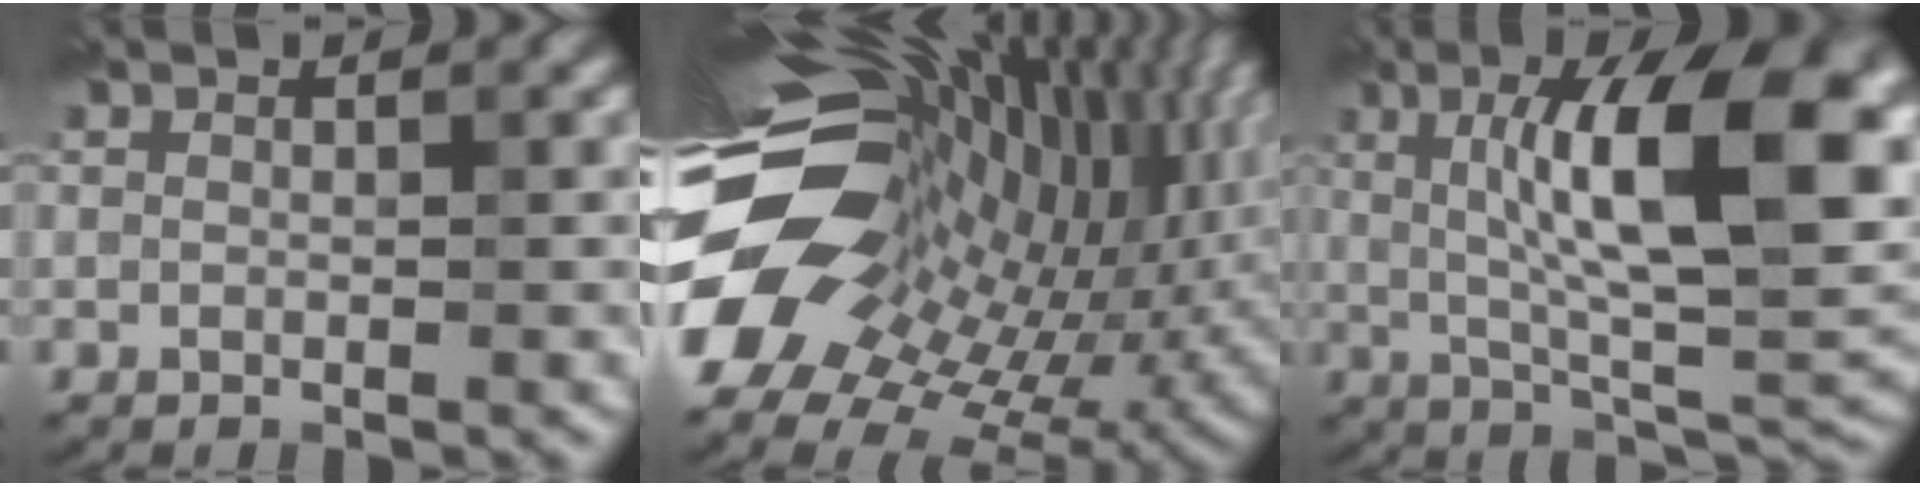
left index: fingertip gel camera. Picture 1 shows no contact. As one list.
[{"total": 18.5, "force": [-0.1, 11.8, 14.2], "torque": [-0.257, -0.027, 0.019]}, {"total": 13.8, "force": [3.0, 3.5, 13.0], "torque": [-0.184, 0.014, 0.039]}]